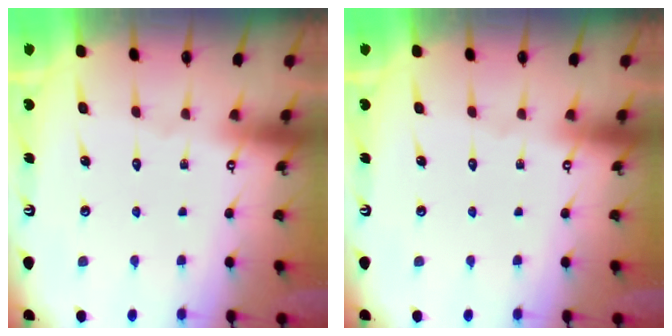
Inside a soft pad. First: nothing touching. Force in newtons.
{"total": 0.0}